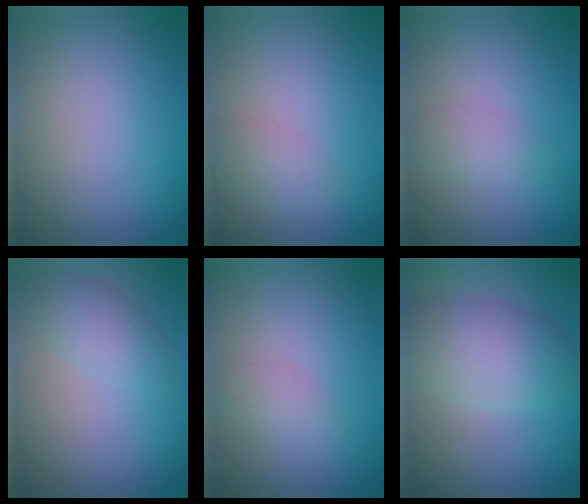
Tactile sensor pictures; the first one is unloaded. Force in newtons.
{"total": 1.6, "press": 1.6, "slide": 0.1}
{"total": 1.6, "press": 1.6, "slide": 0.0}
{"total": 2.4, "press": 2.4, "slide": 0.2}
{"total": 1.6, "press": 1.6, "slide": 0.1}
{"total": 5.1, "press": 5.1, "slide": 0.5}